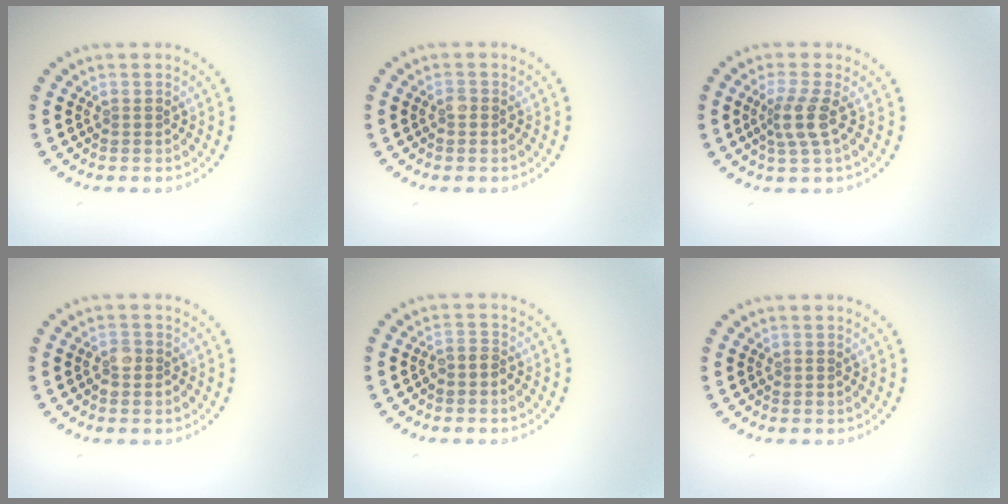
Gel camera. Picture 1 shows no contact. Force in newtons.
{"total": 0.6, "press": 0.5, "slide": 0.3}
{"total": 2.6, "press": 2.1, "slide": 1.6}
{"total": 1.4, "press": 1.3, "slide": 0.5}
{"total": 1.1, "press": 0.8, "slide": 0.8}
{"total": 0.0}